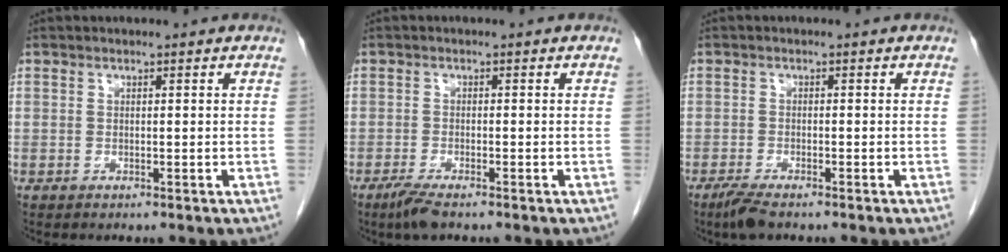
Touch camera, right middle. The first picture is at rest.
{"total": 3.2, "force": [-2.3, 0.4, 2.1], "torque": [-0.049, -0.008, -0.045]}
{"total": 3.2, "force": [-2.4, 0.5, 2.0], "torque": [-0.046, -0.009, -0.045]}